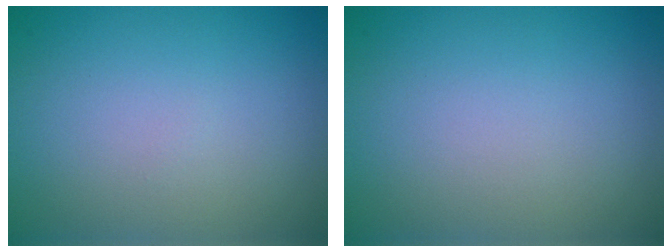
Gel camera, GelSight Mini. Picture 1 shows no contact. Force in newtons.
{"total": 0.0}